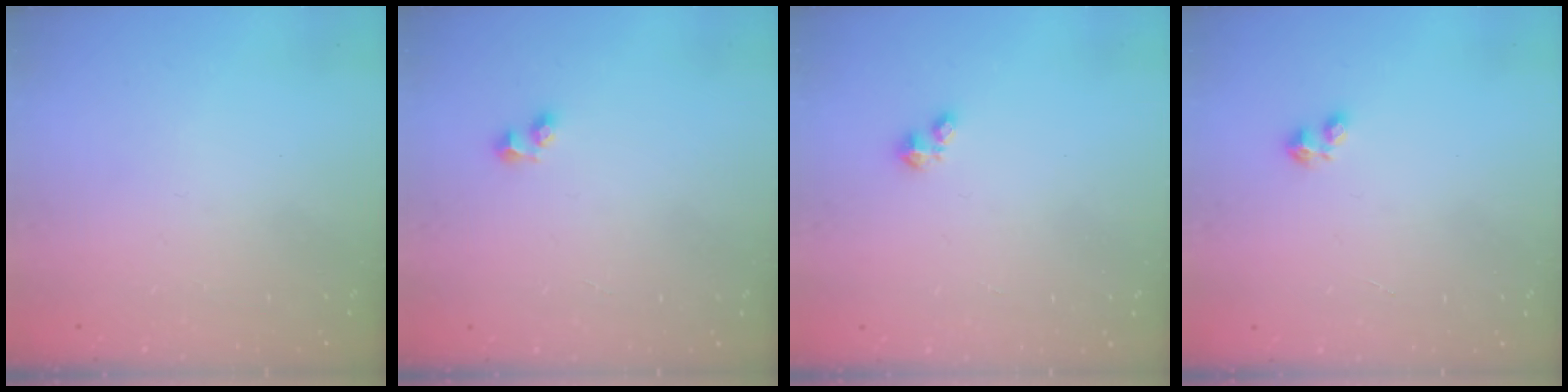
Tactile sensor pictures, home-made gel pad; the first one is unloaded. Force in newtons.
{"total": 3.7, "press": 3.6, "slide": 1.1}
{"total": 1.1, "press": 1.1, "slide": 0.3}
{"total": 1.5, "press": 1.5, "slide": 0.3}